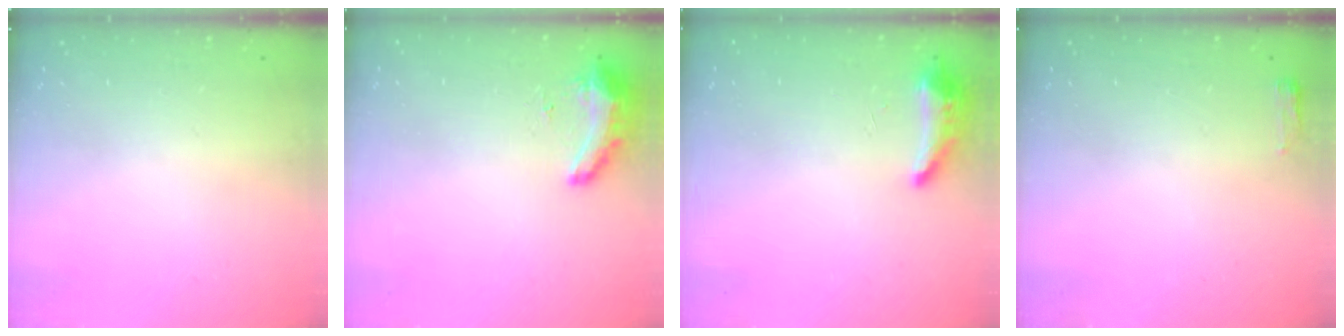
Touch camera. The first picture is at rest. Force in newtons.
{"total": 8.9, "press": 8.9, "slide": 1.3}
{"total": 14.6, "press": 9.9, "slide": 10.8}
{"total": 2.7, "press": 2.6, "slide": 0.8}